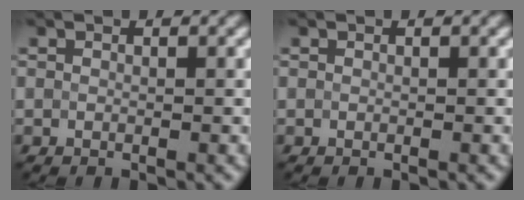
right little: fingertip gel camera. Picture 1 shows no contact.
{"total": 0.0}